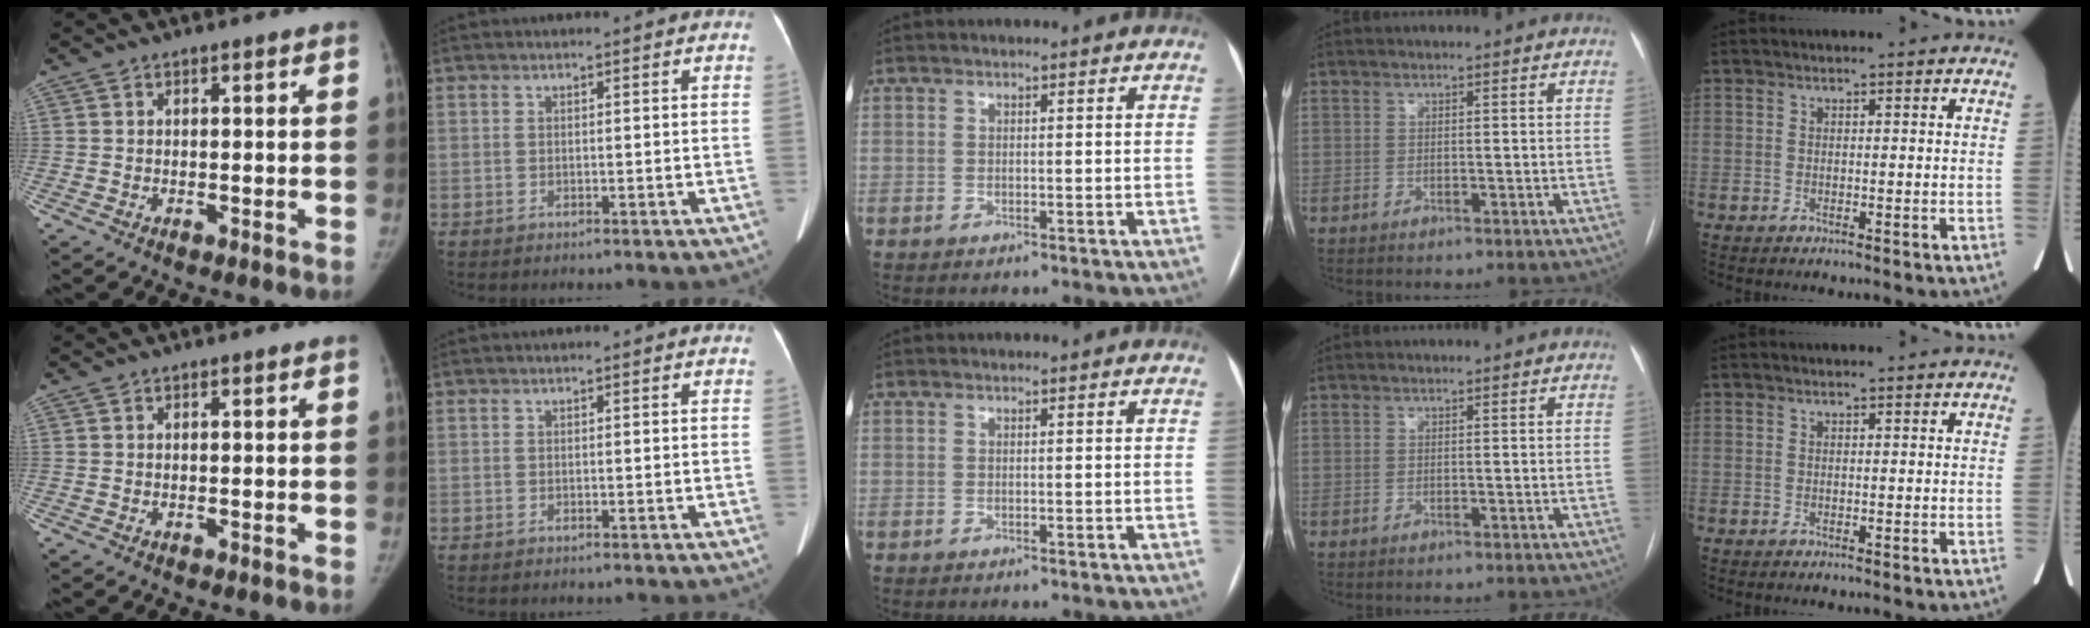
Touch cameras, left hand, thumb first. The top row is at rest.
{}